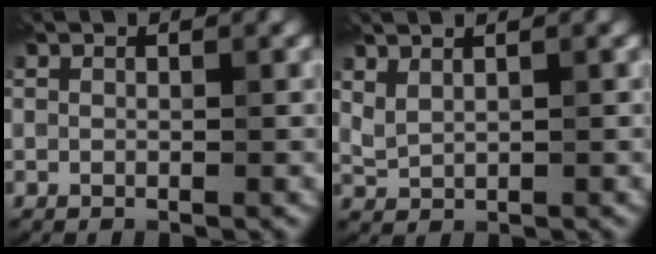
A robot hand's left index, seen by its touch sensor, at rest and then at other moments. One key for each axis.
{"total": 1.5, "fx": 1.3, "fy": 0.4, "fz": 0.7, "tx": -0.019, "ty": -0.001, "tz": 0.034}